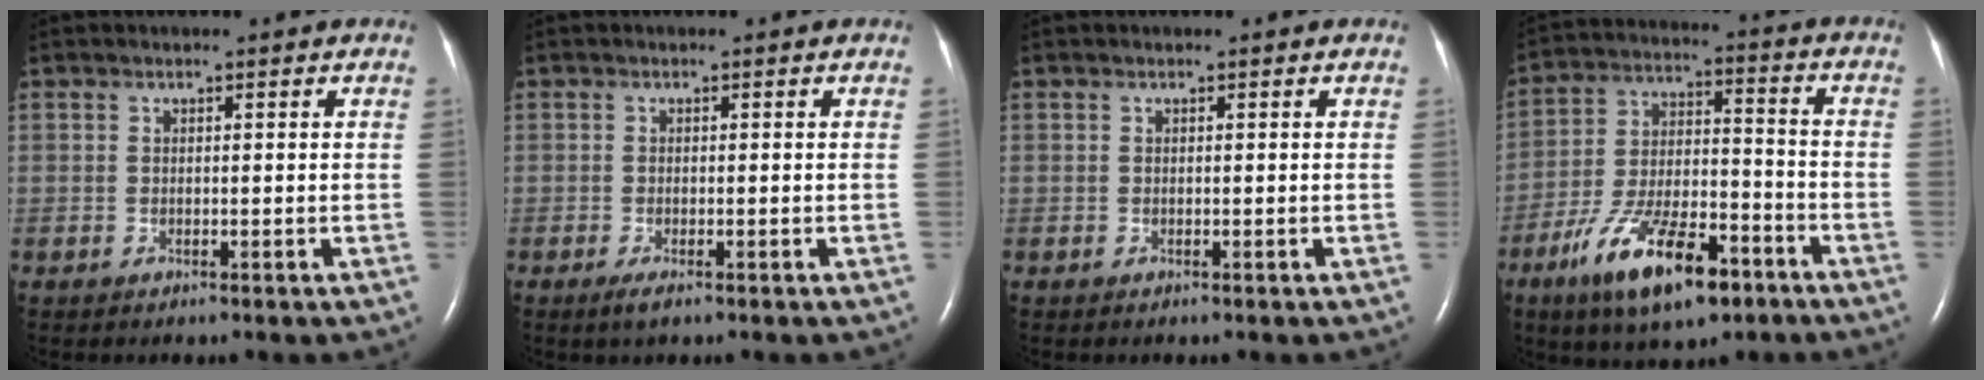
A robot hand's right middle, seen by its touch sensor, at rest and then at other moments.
{"total": 1.3, "force": [-0.8, 0.1, 1.0], "torque": [-0.021, -0.005, -0.016]}
{"total": 0.0}
{"total": 15.1, "force": [-8.9, 5.0, 11.2], "torque": [-0.207, -0.001, -0.152]}